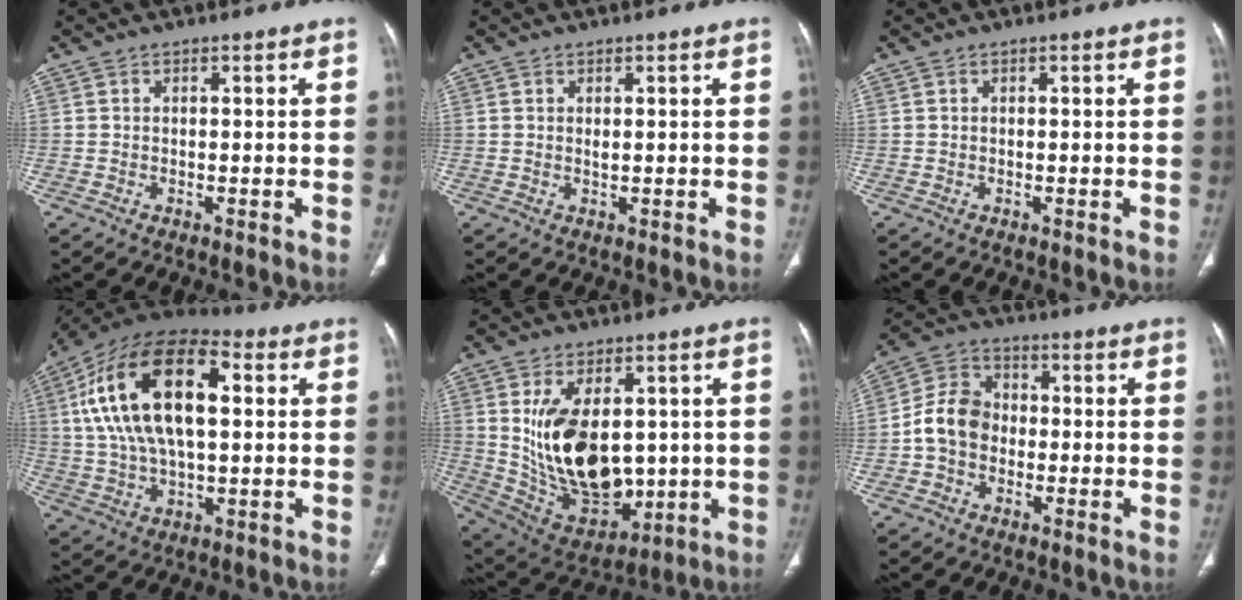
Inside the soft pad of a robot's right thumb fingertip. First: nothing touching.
{"total": 0.6, "force": [0.2, 0.3, 0.5], "torque": [-0.011, -0.003, 0.006]}
{"total": 0.0}
{"total": 23.3, "force": [4.8, 11.9, 19.5], "torque": [-0.353, 0.018, 0.073]}
{"total": 19.0, "force": [1.5, 11.5, 15.1], "torque": [-0.234, -0.016, 0.060]}
{"total": 8.7, "force": [-1.4, 7.0, 4.9], "torque": [-0.078, 0.032, -0.040]}